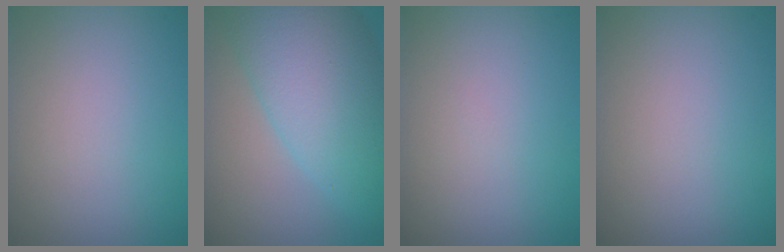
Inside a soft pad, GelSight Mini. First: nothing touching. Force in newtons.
{"total": 10.3, "press": 10.3, "slide": 0.4}
{"total": 0.0}
{"total": 0.0}